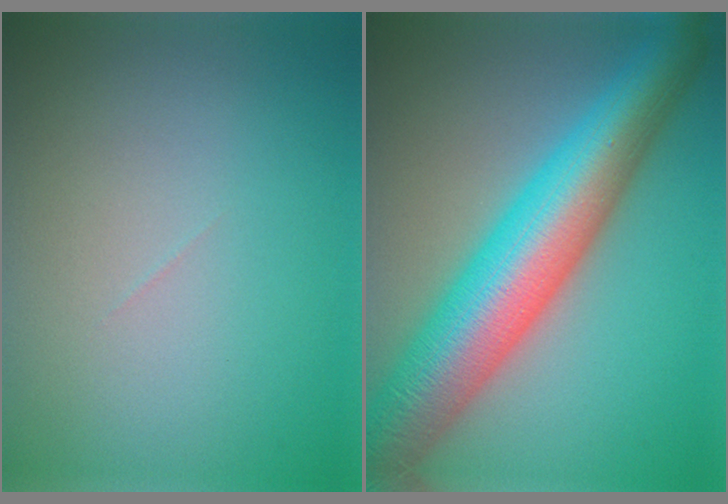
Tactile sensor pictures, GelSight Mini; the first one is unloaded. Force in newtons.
{"total": 11.6, "press": 11.6, "slide": 0.4}